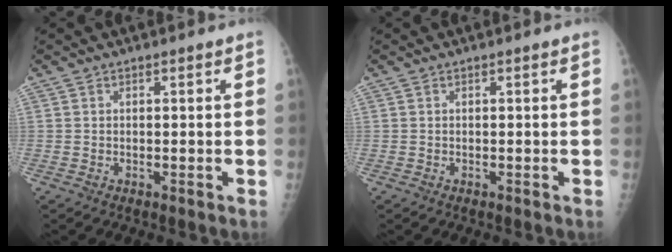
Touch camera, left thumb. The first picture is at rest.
{"total": 0.0}